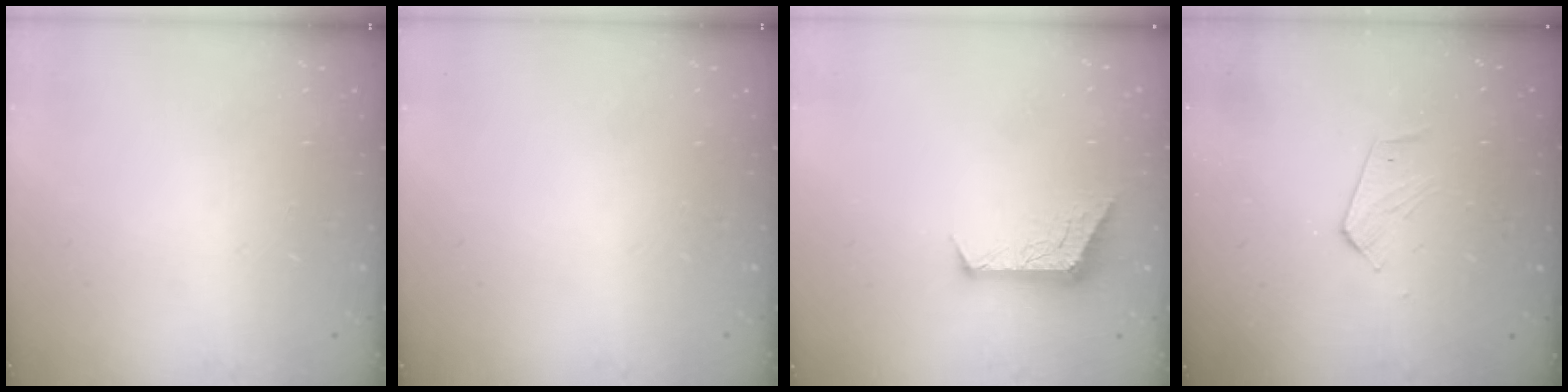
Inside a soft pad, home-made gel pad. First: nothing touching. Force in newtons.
{"total": 0.0}
{"total": 7.5, "press": 7.5, "slide": 0.5}
{"total": 4.4, "press": 4.4, "slide": 0.4}